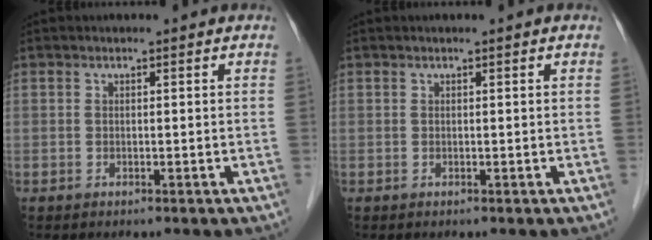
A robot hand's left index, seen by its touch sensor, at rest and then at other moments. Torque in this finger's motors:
{"motor_torque": [0.70, -1.21, 0.13, 0.02]}